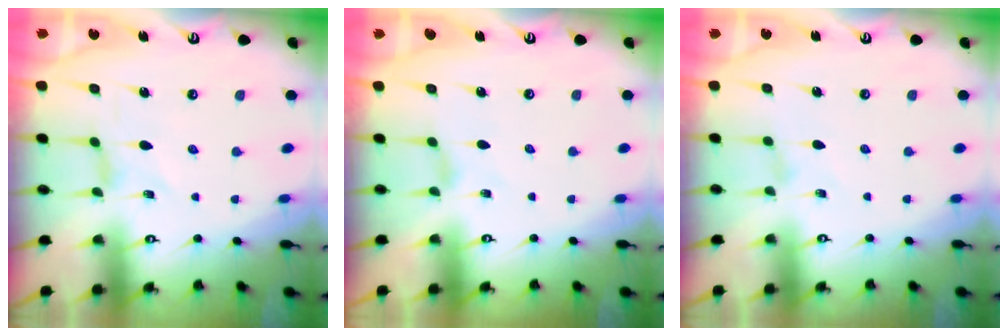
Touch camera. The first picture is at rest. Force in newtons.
{"total": 0.0}
{"total": 0.0}